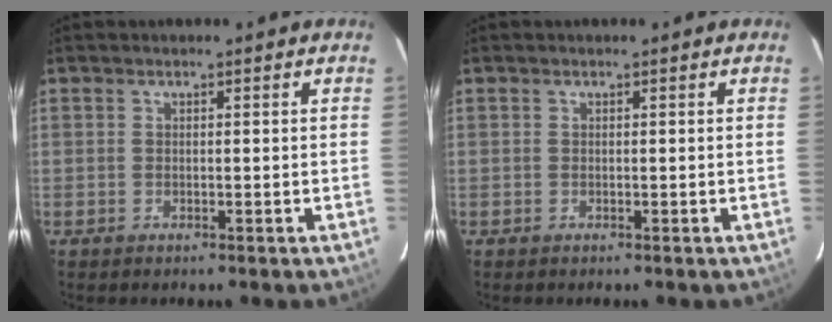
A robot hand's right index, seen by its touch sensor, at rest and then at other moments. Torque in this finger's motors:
{"motor_torque": [-0.01, 0.00, 0.00, 0.01]}